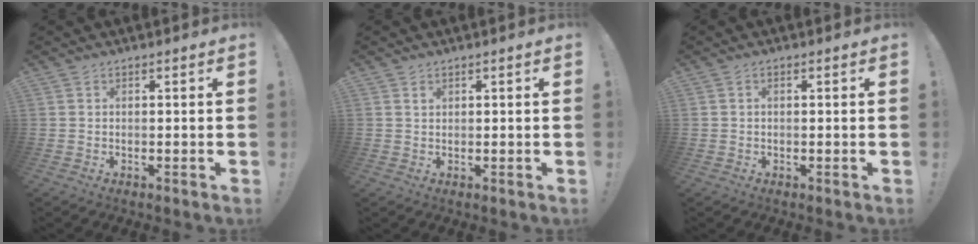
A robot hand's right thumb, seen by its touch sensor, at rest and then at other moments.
{"total": 1.8, "force": [1.0, 1.5, 0.5], "torque": [0.005, -0.007, 0.015]}
{"total": 0.8, "force": [-0.3, 0.4, 0.6], "torque": [-0.012, 0.003, -0.005]}